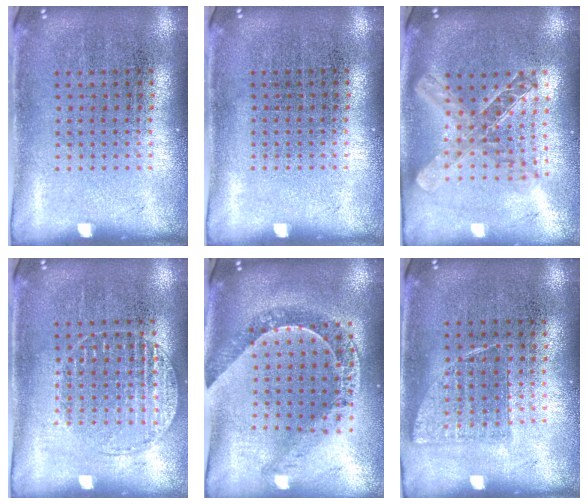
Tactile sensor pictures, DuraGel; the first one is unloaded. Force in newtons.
{"total": 0.0}
{"total": 2.0, "press": 1.7, "slide": 1.1}
{"total": 1.2, "press": 1.1, "slide": 0.4}
{"total": 1.2, "press": 1.2, "slide": 0.2}
{"total": 0.8, "press": 0.7, "slide": 0.2}